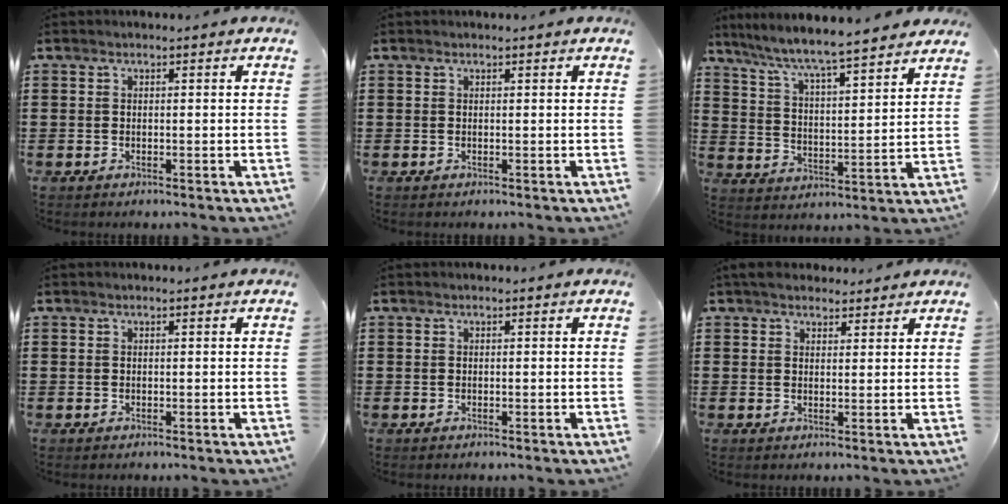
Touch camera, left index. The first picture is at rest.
{"total": 0.0}
{"total": 5.9, "force": [5.4, -0.3, 2.4], "torque": [-0.070, -0.038, 0.086]}
{"total": 0.0}
{"total": 0.0}
{"total": 3.0, "force": [2.6, 1.5, 0.5], "torque": [-0.009, 0.001, 0.048]}